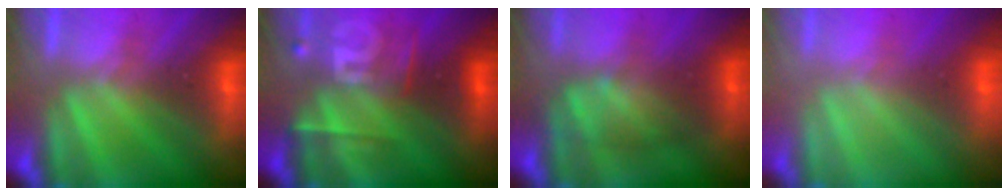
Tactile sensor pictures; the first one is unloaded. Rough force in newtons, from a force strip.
{"total": 2.4}
{"total": 2.3}
{"total": 2.2}